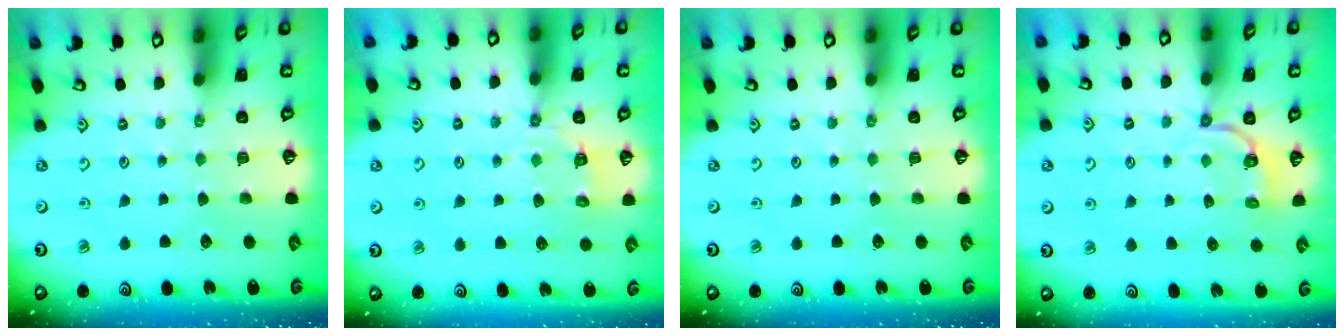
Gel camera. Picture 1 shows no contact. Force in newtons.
{"total": 6.0, "press": 5.8, "slide": 1.7}
{"total": 0.0}
{"total": 3.5, "press": 2.1, "slide": 2.9}